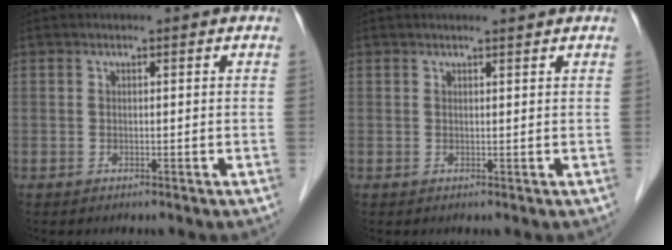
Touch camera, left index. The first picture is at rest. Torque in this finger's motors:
{"motor_torque": [0.21, -0.36, 0.00, -0.01]}